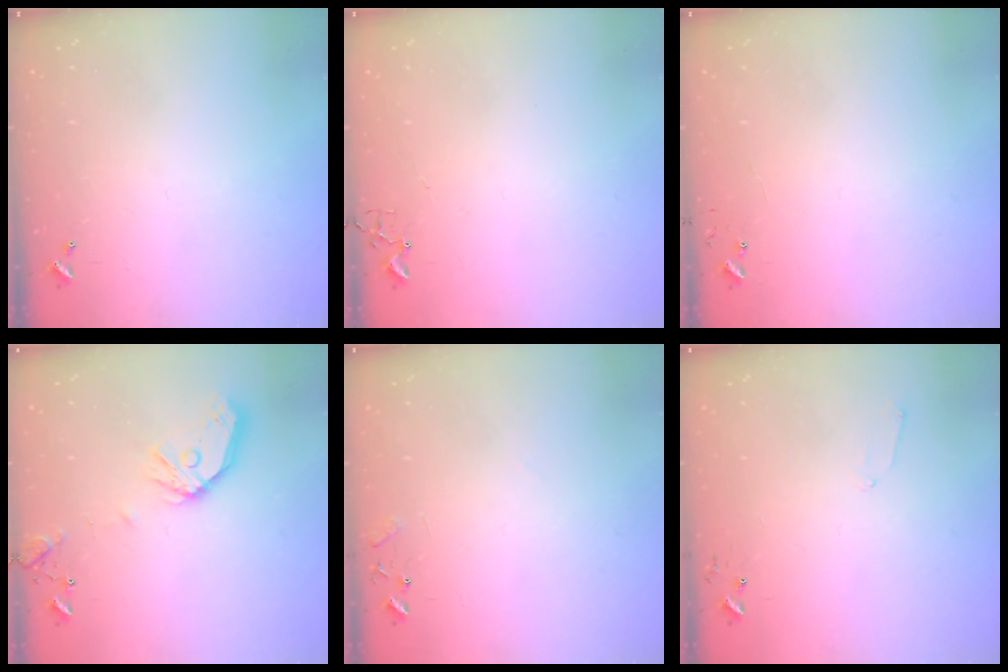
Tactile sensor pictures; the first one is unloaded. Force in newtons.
{"total": 1.9, "press": 1.9, "slide": 0.2}
{"total": 4.7, "press": 4.7, "slide": 0.5}
{"total": 13.4, "press": 13.2, "slide": 2.1}
{"total": 8.3, "press": 8.3, "slide": 0.6}
{"total": 5.1, "press": 5.0, "slide": 0.6}